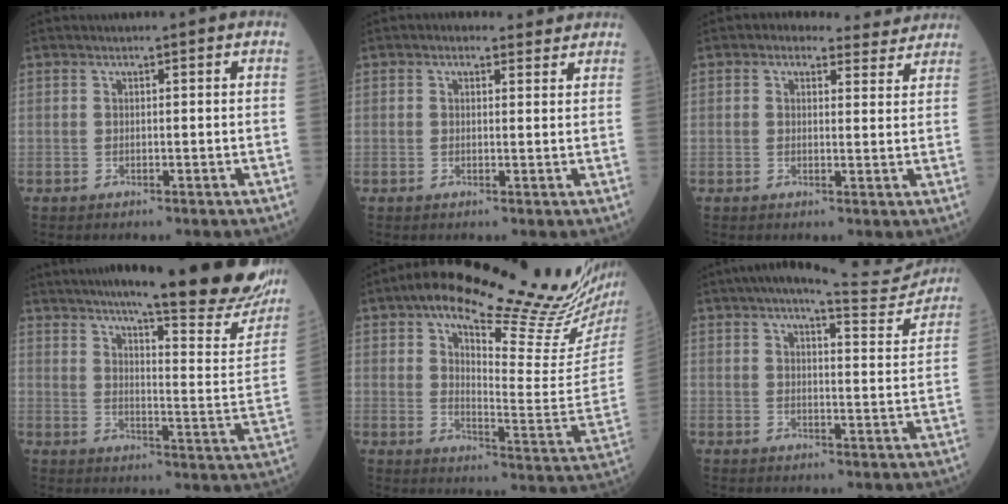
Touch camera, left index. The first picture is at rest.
{"total": 3.4, "force": [2.6, 2.0, 1.0], "torque": [-0.017, 0.023, 0.041]}
{"total": 6.9, "force": [6.0, 3.1, 1.4], "torque": [-0.010, 0.023, 0.072]}
{"total": 26.3, "force": [21.5, 2.6, 14.8], "torque": [-0.215, -0.065, 0.274]}
{"total": 23.9, "force": [19.3, 1.5, 13.9], "torque": [-0.195, -0.040, 0.259]}
{"total": 12.3, "force": [11.2, 1.6, 4.7], "torque": [-0.065, -0.002, 0.142]}